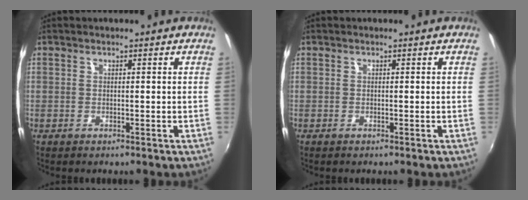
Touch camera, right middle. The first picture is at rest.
{"total": 0.0}